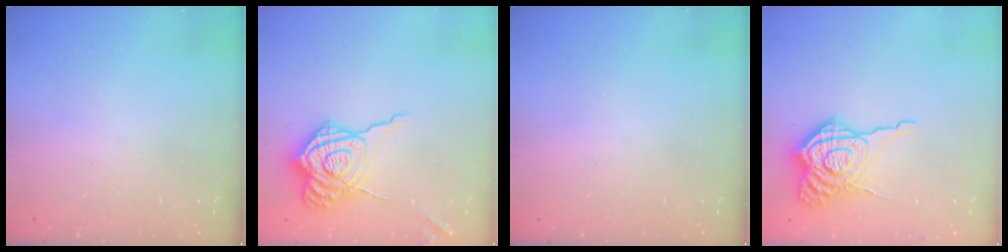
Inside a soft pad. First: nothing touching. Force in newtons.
{"total": 16.6, "press": 16.5, "slide": 1.4}
{"total": 0.0}
{"total": 12.9, "press": 12.8, "slide": 1.3}